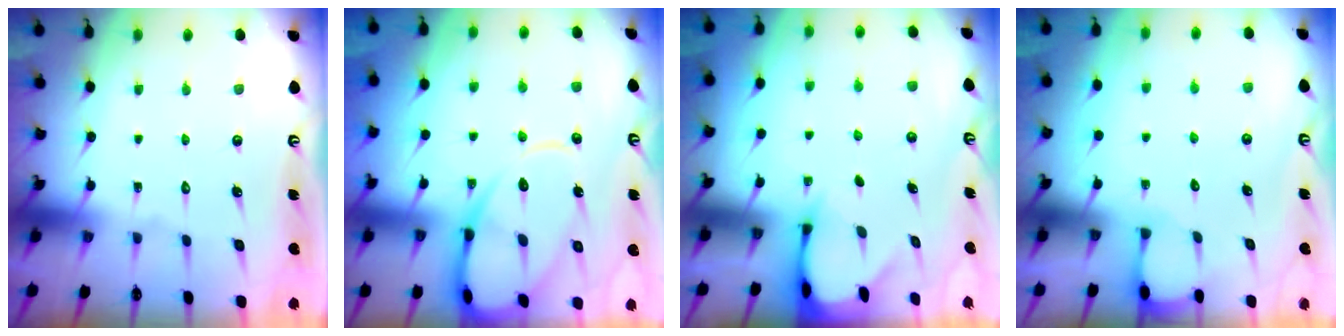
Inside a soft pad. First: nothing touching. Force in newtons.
{"total": 15.5, "press": 15.4, "slide": 1.6}
{"total": 2.4, "press": 2.4, "slide": 0.1}
{"total": 1.0, "press": 0.9, "slide": 0.1}